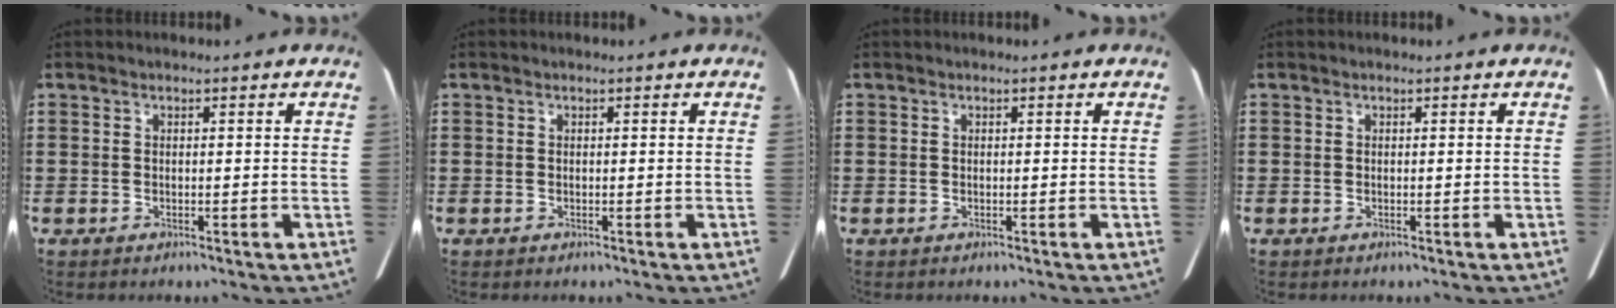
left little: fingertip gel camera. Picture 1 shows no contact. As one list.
[{"total": 0.0}, {"total": 0.0}, {"total": 0.0}]